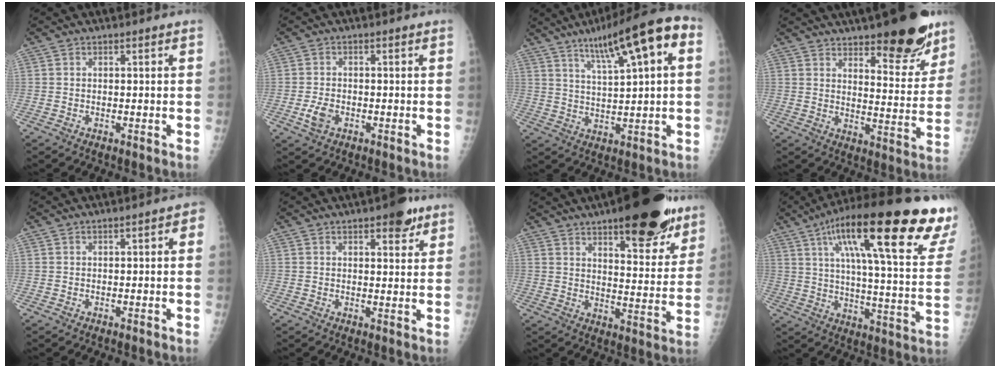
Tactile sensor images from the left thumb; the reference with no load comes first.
{"total": 3.3, "force": [-1.3, 2.2, 2.1], "torque": [-0.042, 0.002, -0.025]}
{"total": 15.2, "force": [6.2, 3.1, 13.5], "torque": [-0.197, 0.006, 0.096]}
{"total": 16.0, "force": [11.0, 5.3, 10.3], "torque": [-0.091, -0.071, 0.158]}
{"total": 1.9, "force": [0.1, 0.9, 1.7], "torque": [-0.011, 0.008, -0.007]}
{"total": 5.4, "force": [3.4, 2.3, 3.6], "torque": [-0.026, -0.013, 0.038]}
{"total": 21.3, "force": [13.7, 7.4, 14.5], "torque": [-0.152, -0.057, 0.193]}
{"total": 31.3, "force": [16.8, 6.1, 25.6], "torque": [-0.336, -0.019, 0.247]}